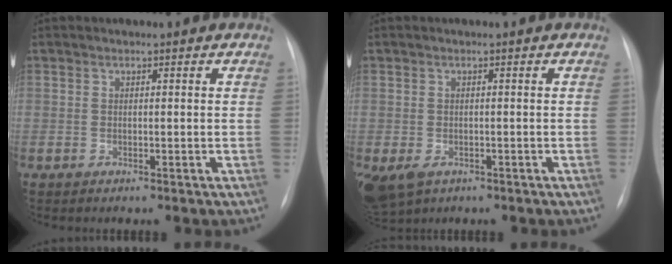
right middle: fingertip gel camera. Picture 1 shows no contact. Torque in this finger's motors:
{"motor_torque": [0.81, -0.82, 0.27, 0.08]}